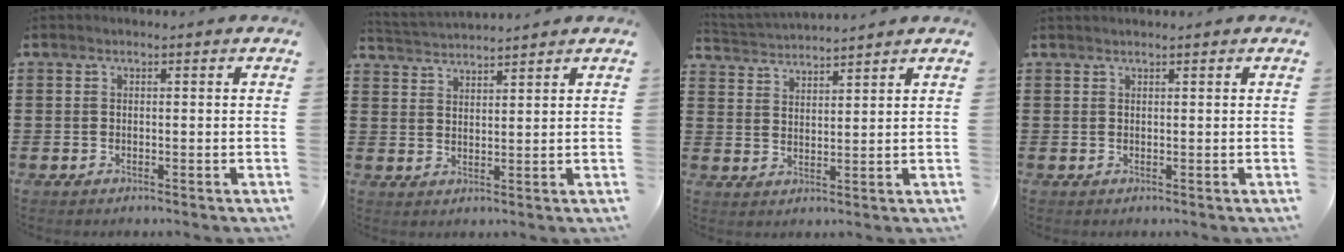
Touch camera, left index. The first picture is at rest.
{"total": 2.4, "force": [2.3, -0.1, -0.2], "torque": [-0.005, -0.008, 0.043]}
{"total": 2.7, "force": [2.7, -0.2, -0.4], "torque": [-0.004, -0.014, 0.047]}
{"total": 0.5, "force": [0.5, 0.0, 0.2], "torque": [-0.004, -0.002, 0.010]}